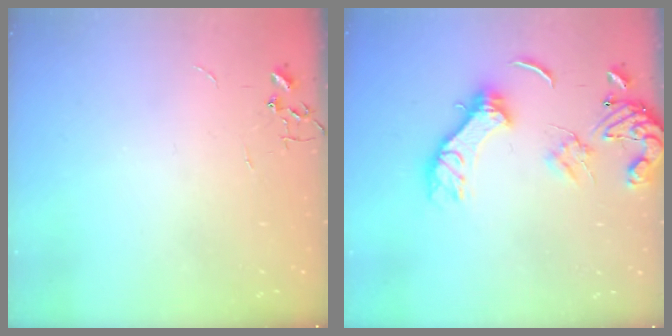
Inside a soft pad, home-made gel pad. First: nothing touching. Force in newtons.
{"total": 13.2, "press": 13.1, "slide": 1.7}